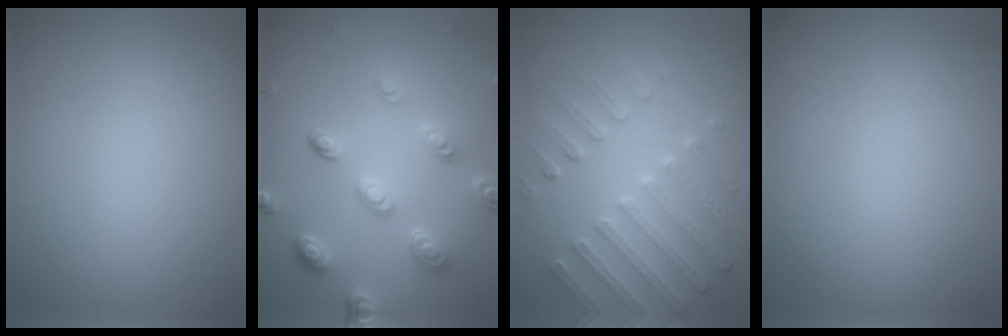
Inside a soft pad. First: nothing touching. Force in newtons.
{"total": 5.2, "press": 3.9, "slide": 3.5}
{"total": 3.8, "press": 3.6, "slide": 1.2}
{"total": 0.0}